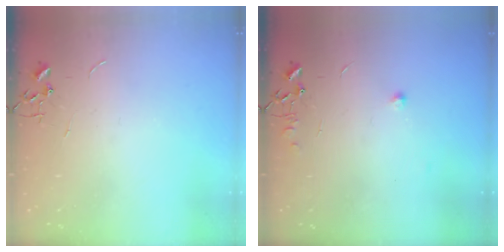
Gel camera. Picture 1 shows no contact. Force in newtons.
{"total": 5.7, "press": 5.7, "slide": 0.7}